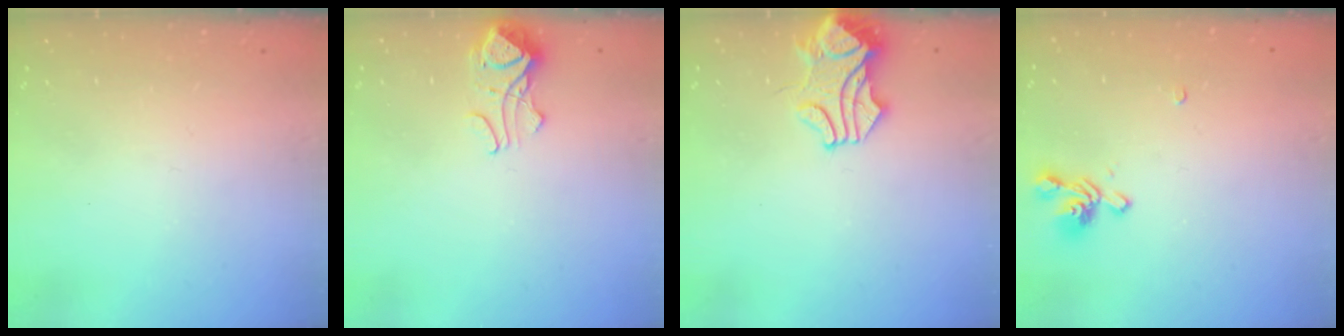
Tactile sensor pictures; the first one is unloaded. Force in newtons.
{"total": 2.9, "press": 2.9, "slide": 0.4}
{"total": 1.8, "press": 1.7, "slide": 0.7}
{"total": 1.5, "press": 1.1, "slide": 1.0}